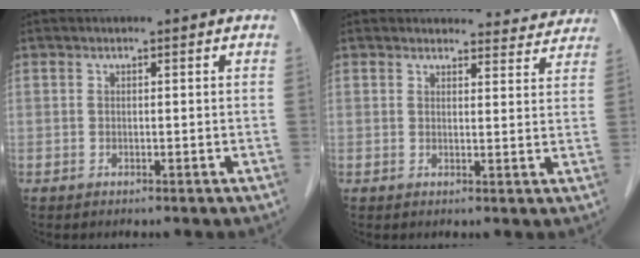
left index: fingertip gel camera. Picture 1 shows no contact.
{"total": 7.7, "force": [7.3, 2.2, 0.0], "torque": [0.033, -0.011, 0.057]}